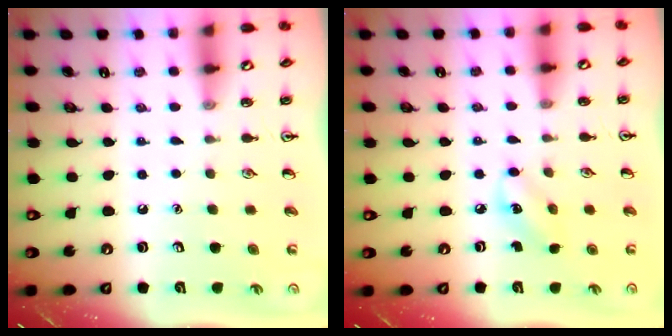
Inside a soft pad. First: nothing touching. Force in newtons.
{"total": 3.7, "press": 3.5, "slide": 1.3}